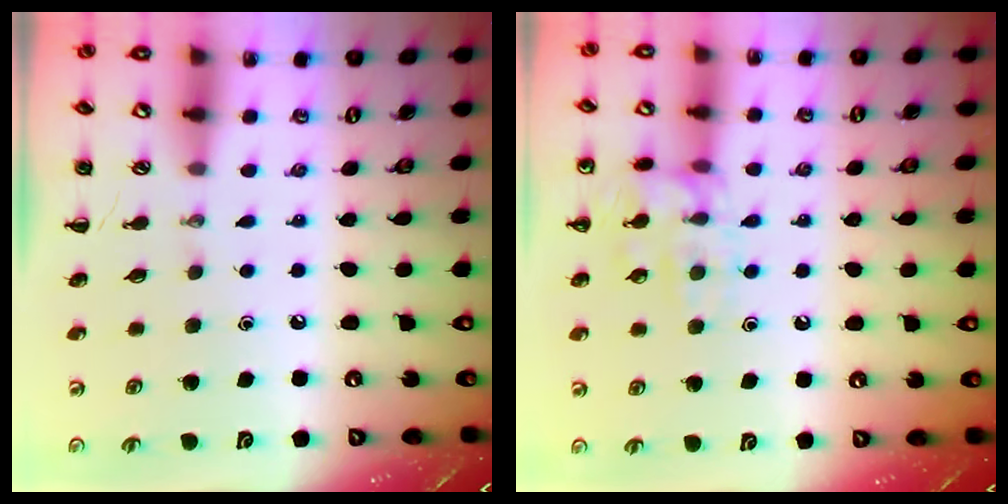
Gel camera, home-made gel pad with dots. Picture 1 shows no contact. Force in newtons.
{"total": 11.2, "press": 11.2, "slide": 0.6}